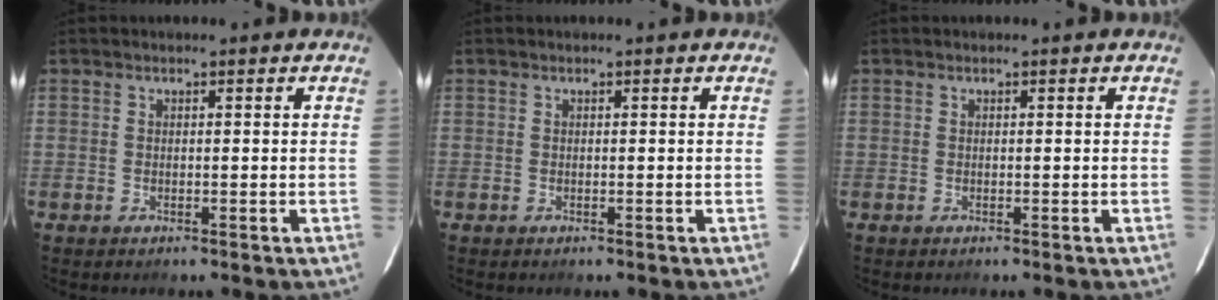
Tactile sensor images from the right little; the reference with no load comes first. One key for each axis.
{"total": 0.0}
{"total": 0.0}